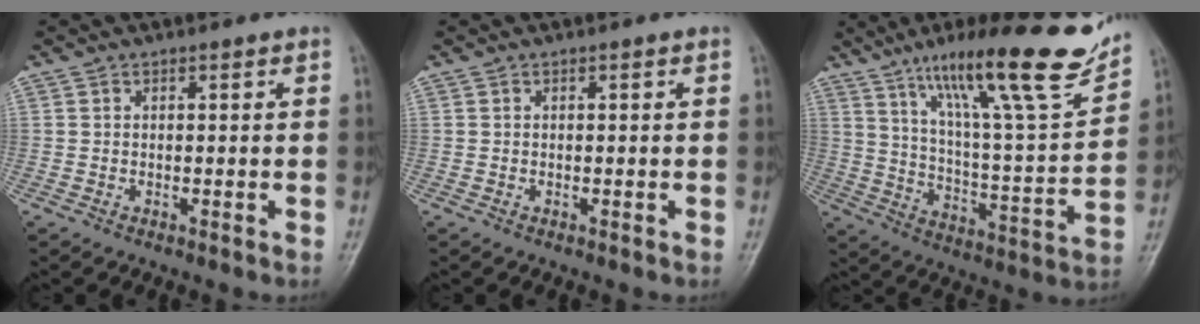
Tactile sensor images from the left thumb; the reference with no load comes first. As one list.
[{"total": 0.0}, {"total": 23.3, "force": [15.8, 3.4, 16.7], "torque": [-0.237, -0.064, 0.259]}]